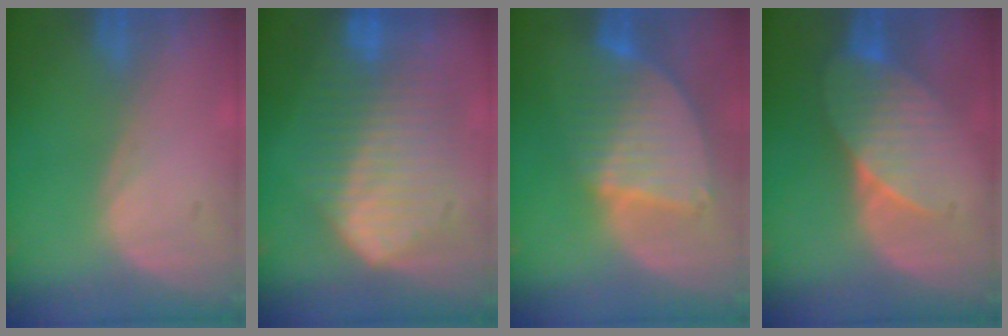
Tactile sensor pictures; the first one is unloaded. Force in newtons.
{"total": 10.5, "press": 10.4, "slide": 0.6}
{"total": 8.5, "press": 7.5, "slide": 4.0}
{"total": 7.4, "press": 6.9, "slide": 2.6}